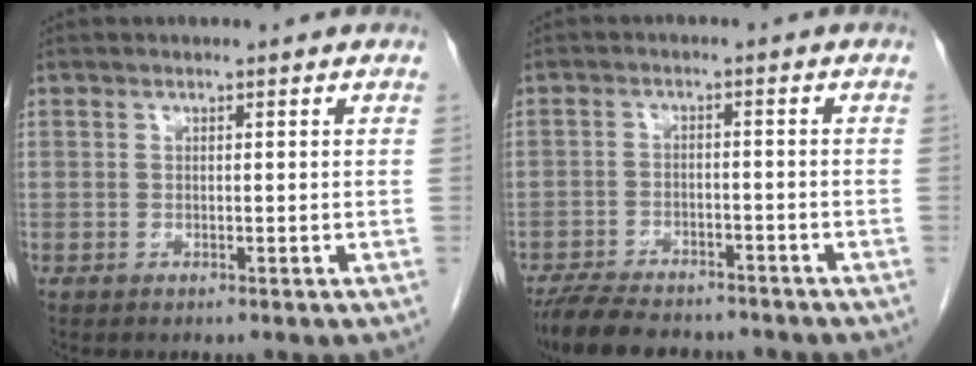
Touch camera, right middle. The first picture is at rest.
{"total": 11.6, "force": [-9.9, 3.5, 4.8], "torque": [-0.085, -0.006, -0.150]}